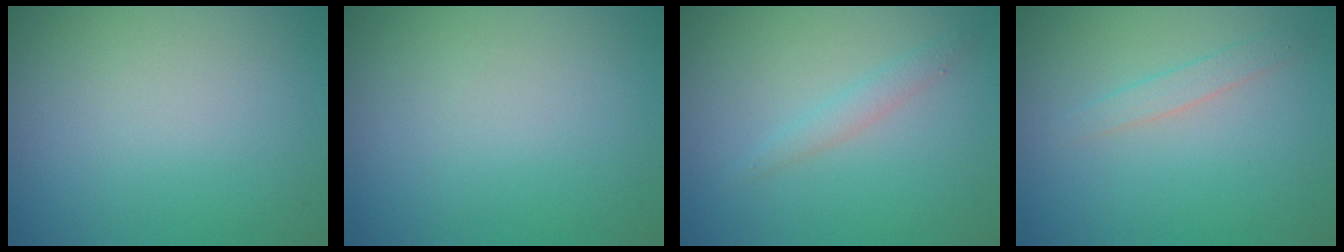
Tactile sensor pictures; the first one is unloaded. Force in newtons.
{"total": 0.0}
{"total": 1.4, "press": 1.4, "slide": 0.1}
{"total": 1.3, "press": 1.3, "slide": 0.0}